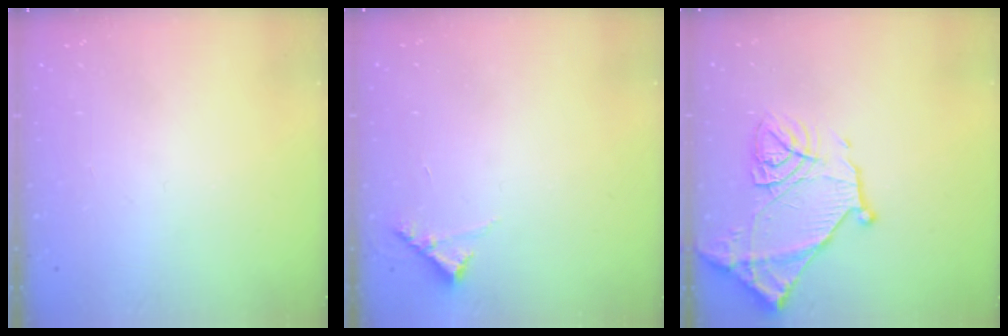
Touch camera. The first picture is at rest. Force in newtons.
{"total": 5.4, "press": 5.4, "slide": 0.4}
{"total": 14.6, "press": 14.6, "slide": 1.0}